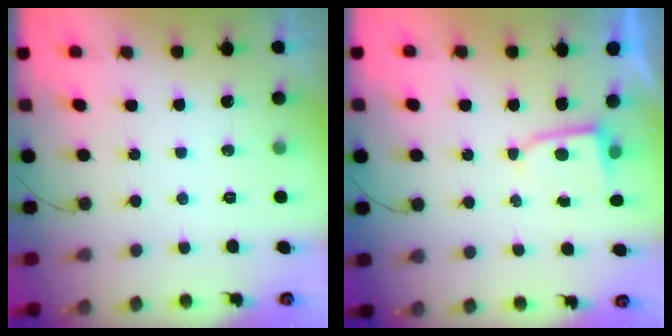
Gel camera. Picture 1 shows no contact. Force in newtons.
{"total": 2.2, "press": 2.2, "slide": 0.3}